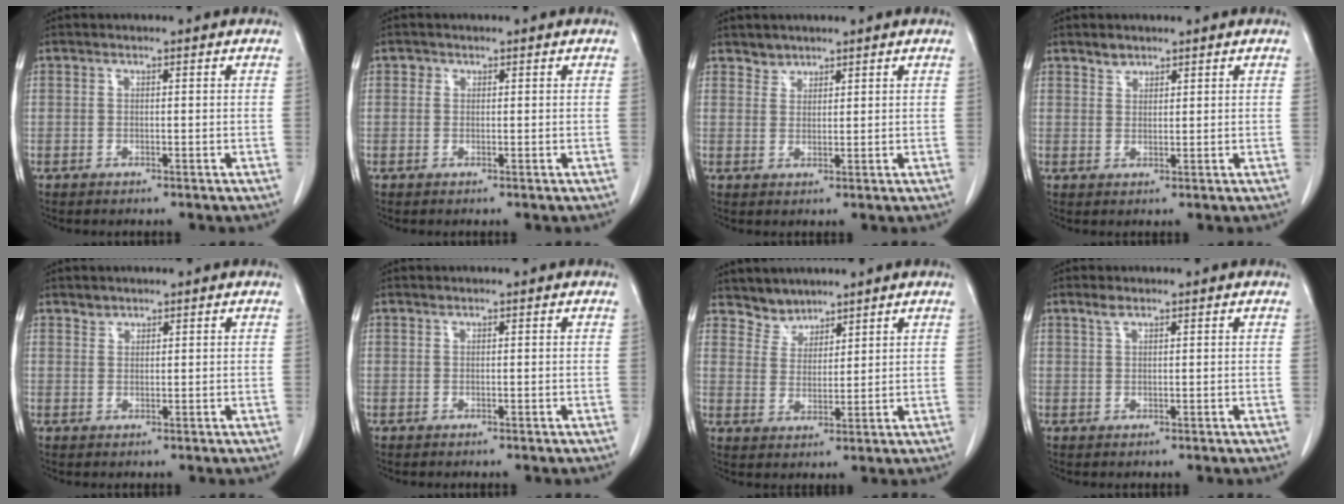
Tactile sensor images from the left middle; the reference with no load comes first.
{"total": 0.6, "force": [0.3, 0.6, 0.1], "torque": [0.003, 0.002, 0.002]}
{"total": 1.9, "force": [1.6, 0.9, -0.2], "torque": [0.010, 0.000, 0.025]}
{"total": 1.7, "force": [1.4, 0.9, 0.2], "torque": [0.000, -0.002, 0.023]}
{"total": 1.1, "force": [1.0, 0.5, -0.1], "torque": [0.007, -0.002, 0.013]}
{"total": 0.0}
{"total": 3.9, "force": [3.5, 1.6, -0.4], "torque": [0.014, 0.005, 0.067]}
{"total": 1.3, "force": [1.0, 0.4, 0.8], "torque": [-0.019, 0.004, 0.022]}